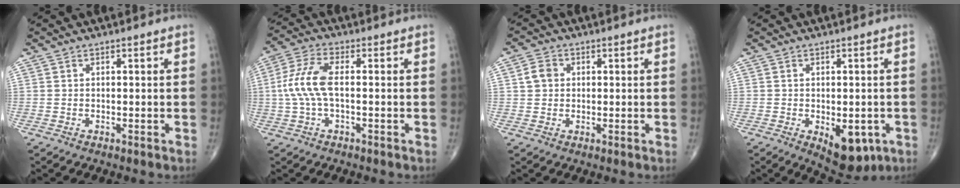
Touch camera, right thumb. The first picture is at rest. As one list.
[{"total": 8.3, "force": [-0.2, 3.4, 7.6], "torque": [-0.188, 0.020, -0.007]}, {"total": 3.4, "force": [0.6, 2.9, 1.7], "torque": [-0.023, 0.005, 0.007]}, {"total": 8.7, "force": [-2.8, 4.5, 6.9], "torque": [-0.072, -0.005, -0.025]}]